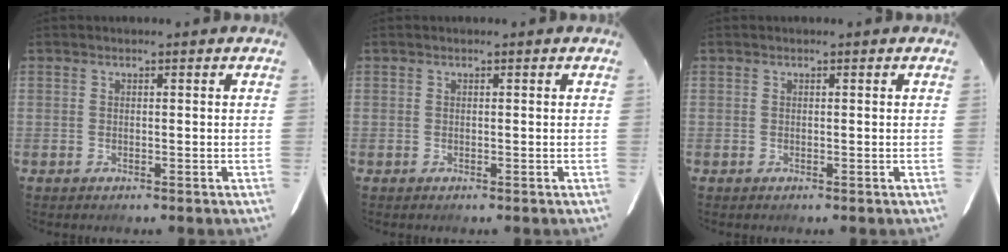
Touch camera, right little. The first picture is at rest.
{"total": 0.0}
{"total": 0.0}